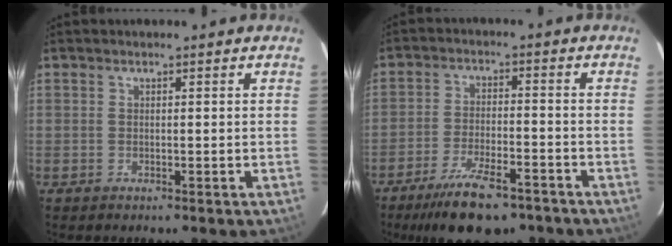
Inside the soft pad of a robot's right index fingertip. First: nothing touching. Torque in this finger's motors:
{"motor_torque": [1.05, -1.09, 0.56, 0.12]}